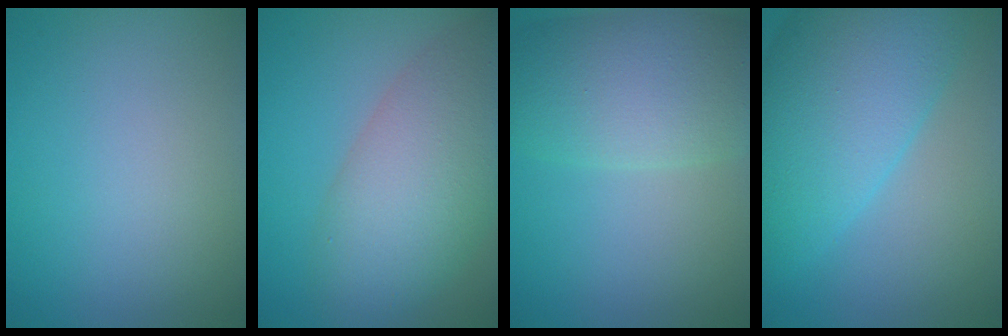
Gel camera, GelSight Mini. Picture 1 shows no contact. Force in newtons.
{"total": 8.9, "press": 8.8, "slide": 0.7}
{"total": 8.4, "press": 8.4, "slide": 0.4}
{"total": 10.9, "press": 10.9, "slide": 0.3}